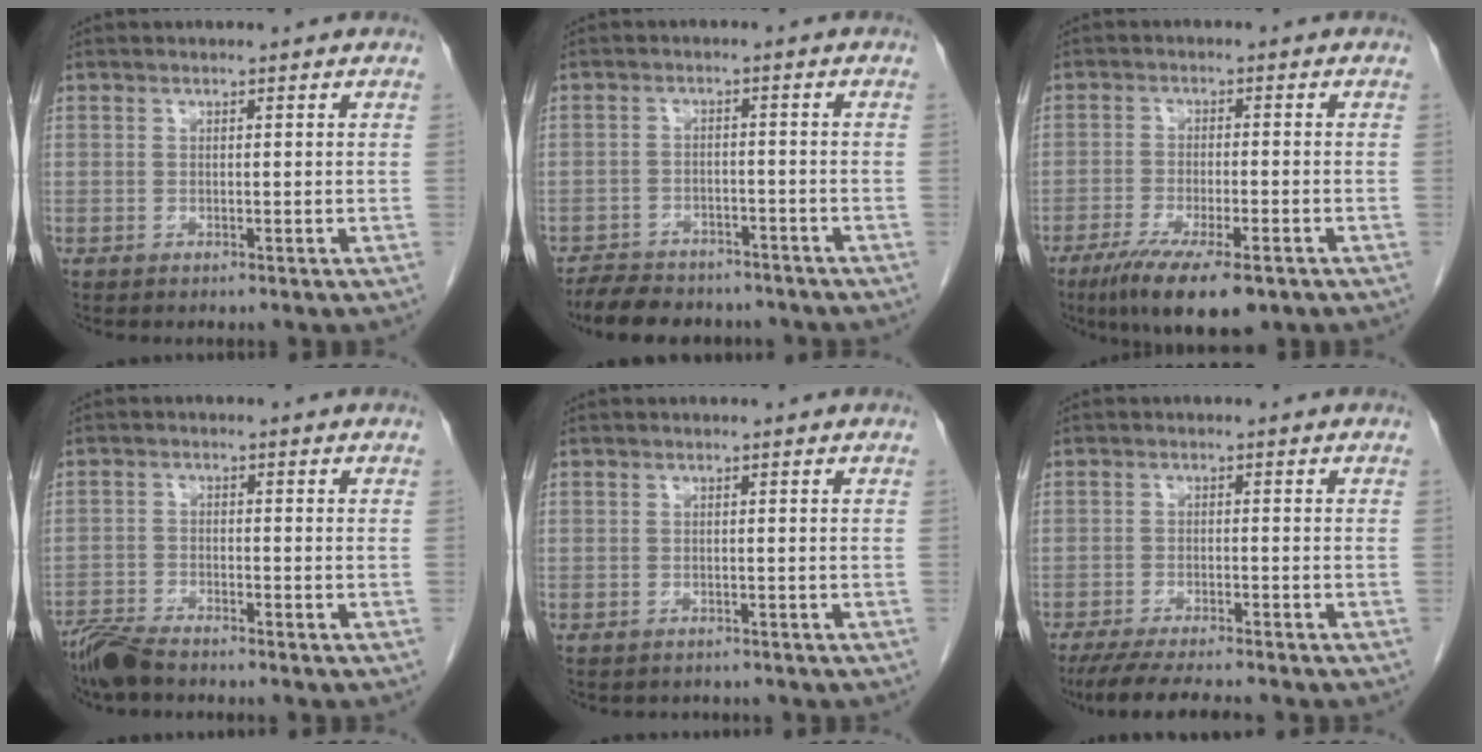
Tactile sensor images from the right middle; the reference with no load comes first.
{"total": 10.7, "force": [-9.4, 3.9, 3.5], "torque": [-0.060, 0.003, -0.132]}
{"total": 11.3, "force": [-7.4, 2.5, 8.2], "torque": [-0.130, -0.024, -0.114]}
{"total": 4.9, "force": [-4.5, 0.6, 1.9], "torque": [-0.035, -0.016, -0.087]}
{"total": 1.7, "force": [-1.5, 0.8, -0.1], "torque": [-0.003, -0.001, -0.025]}
{"total": 9.5, "force": [-8.3, 0.6, 4.6], "torque": [-0.067, -0.020, -0.129]}